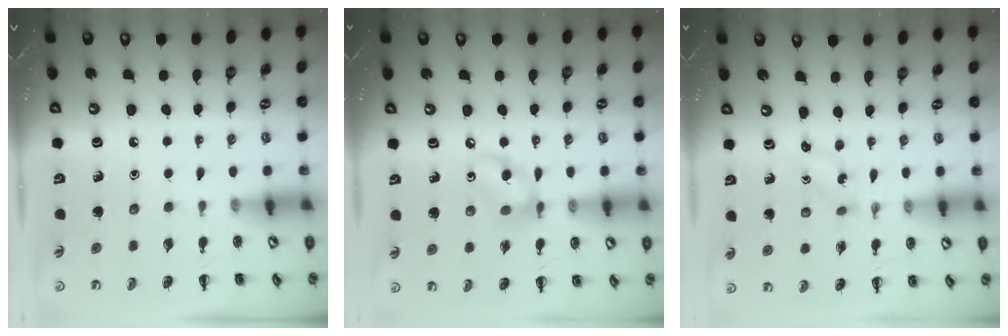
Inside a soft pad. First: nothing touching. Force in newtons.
{"total": 9.0, "press": 8.9, "slide": 1.2}
{"total": 0.0}